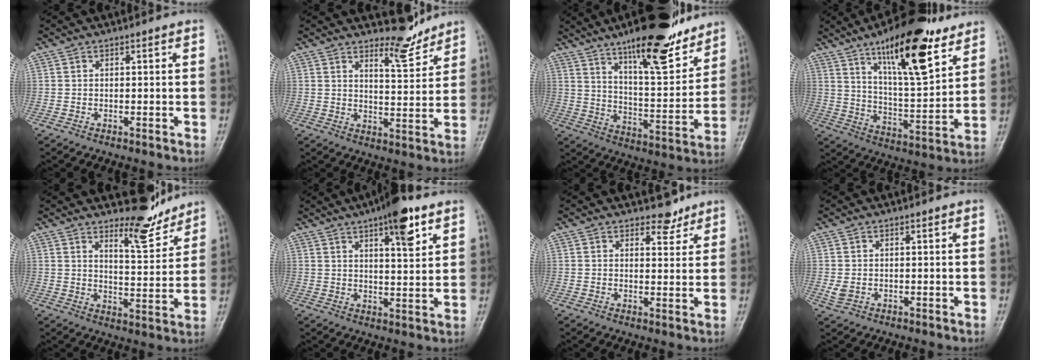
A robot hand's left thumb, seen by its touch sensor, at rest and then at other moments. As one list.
[{"total": 5.4, "force": [5.1, 1.1, 1.5], "torque": [-0.010, -0.054, 0.088]}, {"total": 19.7, "force": [14.1, 5.1, 12.8], "torque": [-0.159, -0.078, 0.224]}, {"total": 20.0, "force": [12.0, 6.1, 14.7], "torque": [-0.202, -0.060, 0.200]}, {"total": 7.2, "force": [6.5, 1.6, 2.6], "torque": [-0.021, -0.066, 0.109]}, {"total": 10.2, "force": [5.7, 3.0, 7.9], "torque": [-0.101, -0.026, 0.081]}, {"total": 3.4, "force": [2.8, 1.7, 0.8], "torque": [0.008, -0.021, 0.042]}, {"total": 2.4, "force": [0.2, 1.7, 1.6], "torque": [-0.030, -0.003, 0.008]}]